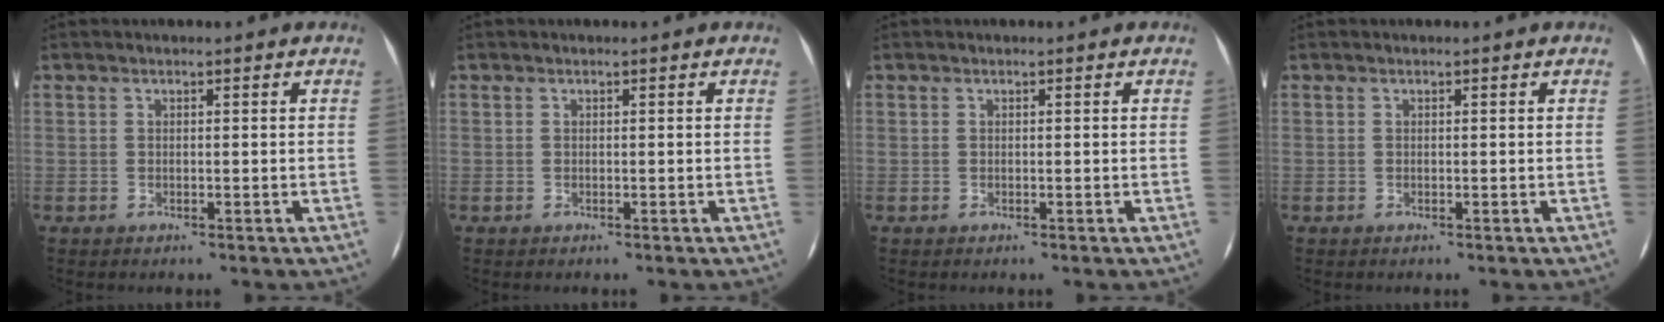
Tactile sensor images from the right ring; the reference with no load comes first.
{"total": 0.0}
{"total": 0.0}
{"total": 0.0}